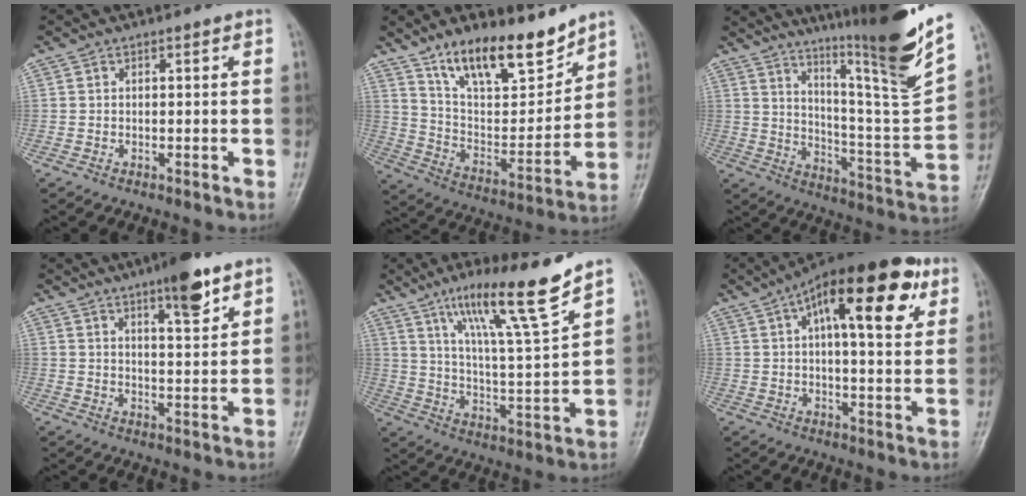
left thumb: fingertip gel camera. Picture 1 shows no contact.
{"total": 16.9, "force": [12.5, 6.0, 9.6], "torque": [-0.114, -0.081, 0.226]}
{"total": 22.6, "force": [14.9, 1.2, 17.0], "torque": [-0.229, -0.084, 0.238]}
{"total": 11.6, "force": [7.5, 2.8, 8.4], "torque": [-0.112, -0.043, 0.115]}
{"total": 15.4, "force": [10.6, 0.4, 11.2], "torque": [-0.182, -0.061, 0.183]}
{"total": 20.1, "force": [8.5, 7.7, 16.5], "torque": [-0.227, 0.003, 0.121]}